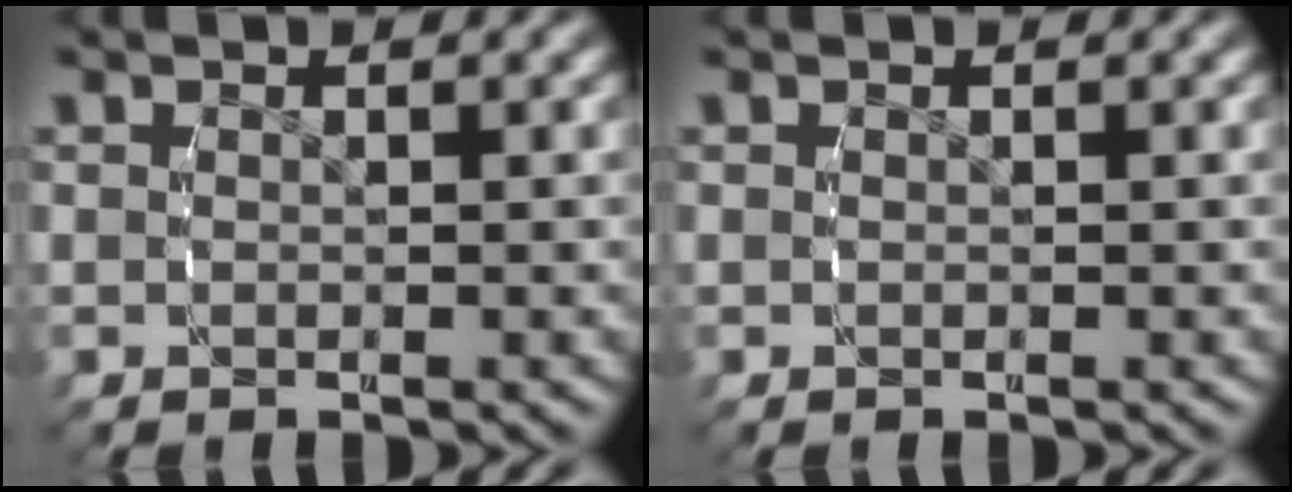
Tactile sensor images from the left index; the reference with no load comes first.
{"total": 0.0}